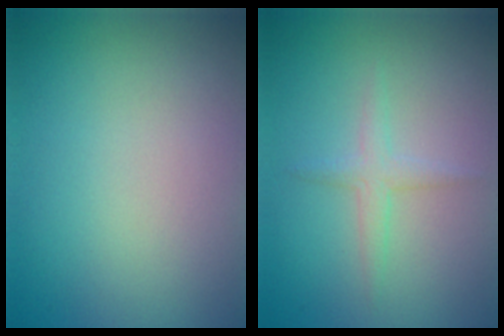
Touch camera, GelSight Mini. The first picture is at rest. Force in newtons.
{"total": 1.5, "press": 1.5, "slide": 0.0}